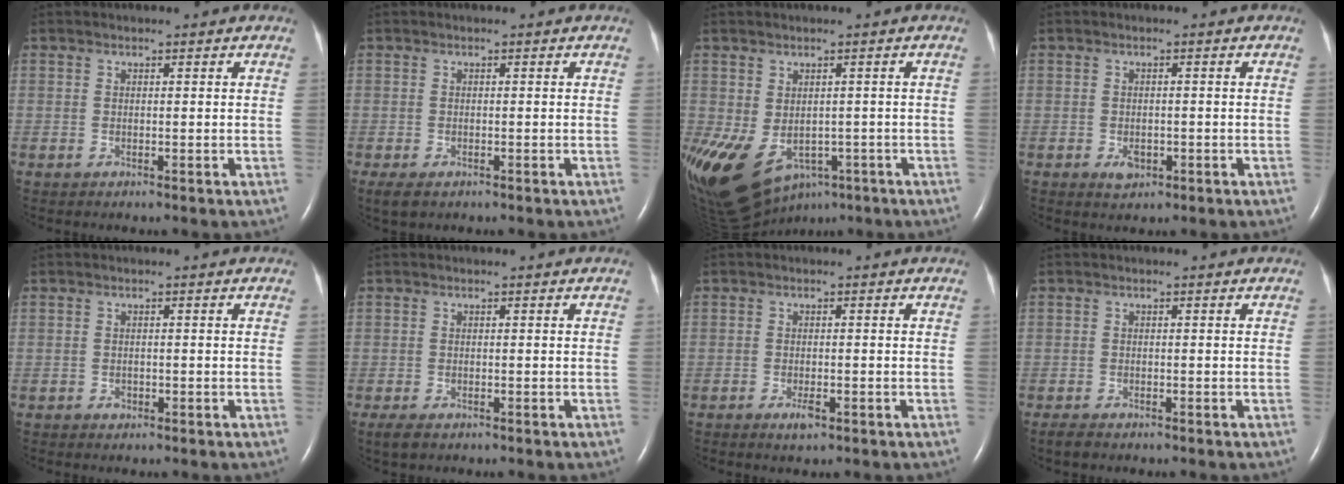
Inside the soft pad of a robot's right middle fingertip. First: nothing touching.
{"total": 3.0, "force": [-1.8, 1.7, 1.7], "torque": [-0.031, -0.008, -0.024]}
{"total": 15.4, "force": [-7.3, 10.1, 9.0], "torque": [-0.207, -0.015, -0.096]}
{"total": 2.1, "force": [-0.9, 1.4, 1.3], "torque": [-0.022, 0.000, -0.006]}
{"total": 0.8, "force": [-0.4, 0.6, 0.3], "torque": [-0.006, 0.002, -0.005]}
{"total": 2.4, "force": [-1.5, 1.1, 1.4], "torque": [-0.029, -0.005, -0.020]}
{"total": 1.8, "force": [-1.0, 0.5, 1.4], "torque": [-0.027, -0.002, -0.015]}
{"total": 1.5, "force": [-1.2, 0.6, 0.7], "torque": [-0.019, -0.003, -0.016]}